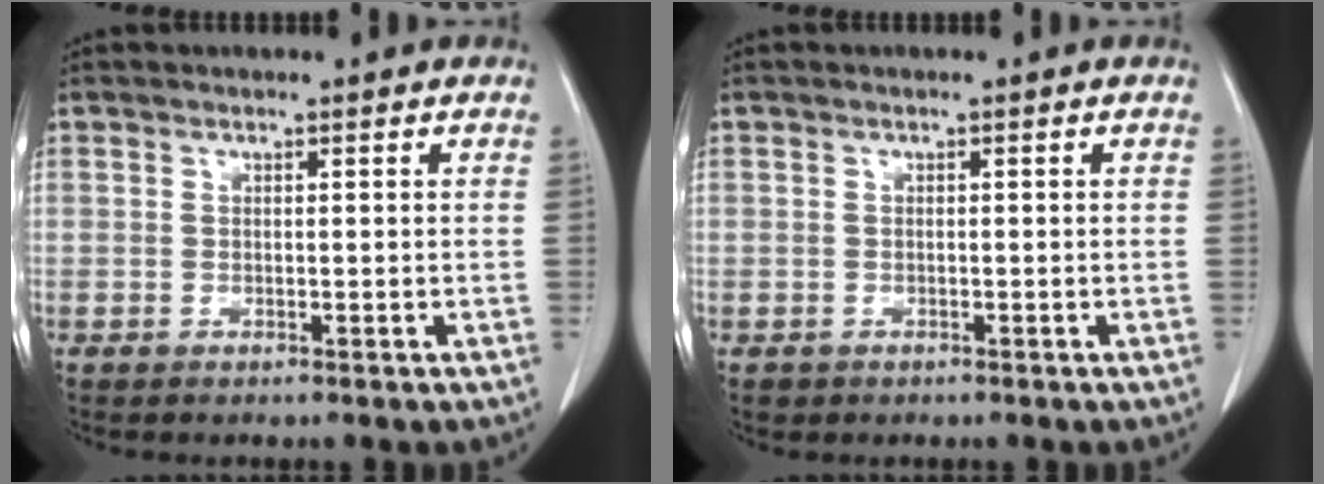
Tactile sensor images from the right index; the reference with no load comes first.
{"total": 1.0, "force": [-0.4, 0.9, 0.0], "torque": [-0.005, 0.004, -0.003]}